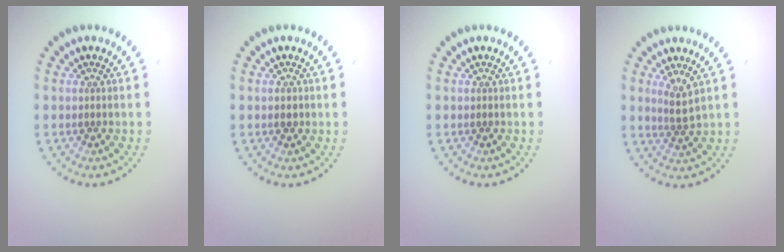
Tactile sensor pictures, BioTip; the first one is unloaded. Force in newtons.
{"total": 0.9, "press": 0.9, "slide": 0.3}
{"total": 0.0}
{"total": 2.0, "press": 1.3, "slide": 1.4}